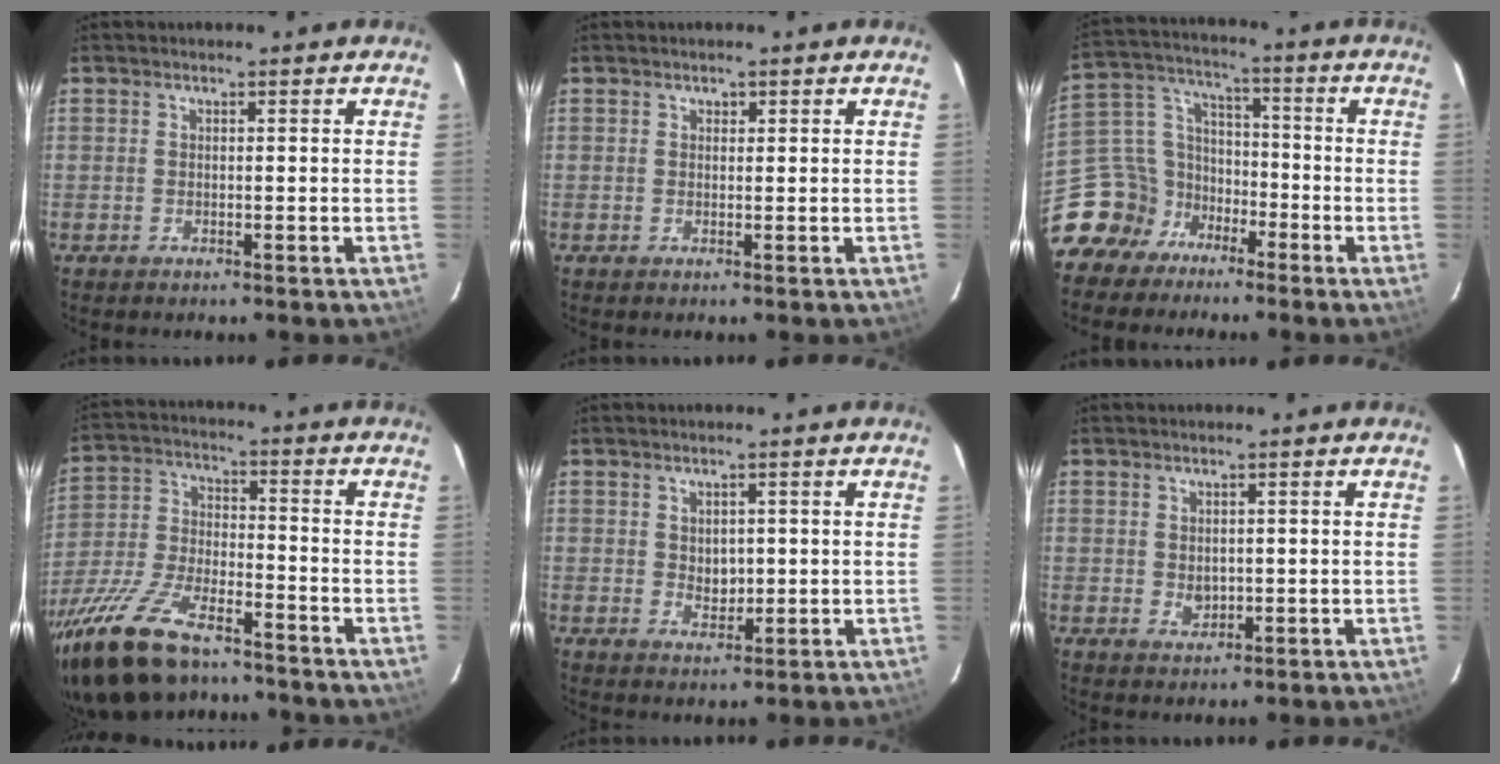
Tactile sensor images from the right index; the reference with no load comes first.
{"total": 0.7, "force": [0.2, 0.6, 0.1], "torque": [0.002, 0.003, 0.002]}
{"total": 11.2, "force": [-7.8, 7.8, 1.9], "torque": [-0.062, 0.049, -0.147]}
{"total": 20.1, "force": [-14.8, 7.3, 11.5], "torque": [-0.248, -0.034, -0.269]}
{"total": 3.1, "force": [0.4, 2.5, 1.8], "torque": [-0.027, -0.001, 0.011]}
{"total": 2.2, "force": [0.2, 1.9, 1.2], "torque": [-0.018, 0.000, 0.007]}